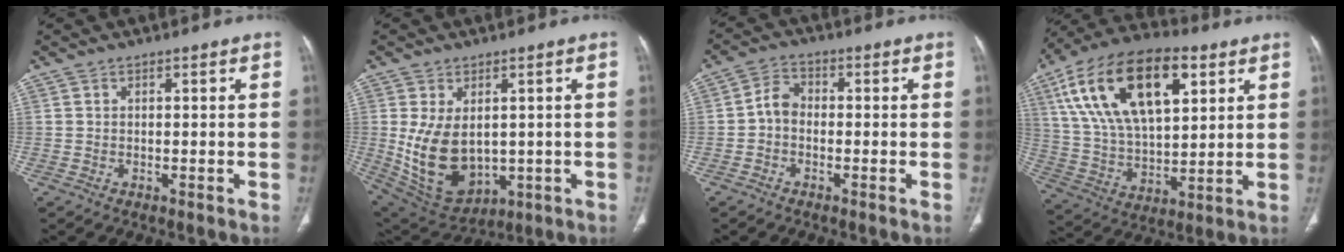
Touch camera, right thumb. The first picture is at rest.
{"total": 13.4, "force": [0.0, 8.7, 10.1], "torque": [-0.172, -0.013, 0.035]}
{"total": 4.0, "force": [-0.8, 2.9, 2.6], "torque": [-0.038, 0.015, -0.027]}
{"total": 24.9, "force": [9.8, 12.4, 19.2], "torque": [-0.338, -0.006, 0.177]}